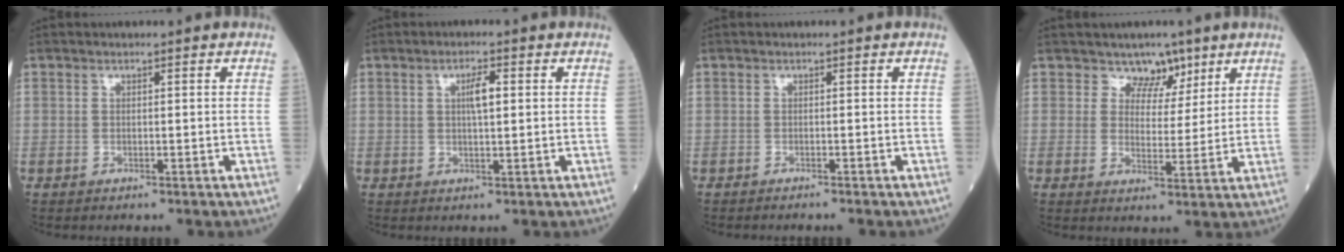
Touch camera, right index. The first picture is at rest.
{"total": 2.9, "force": [0.8, 0.4, 2.8], "torque": [-0.053, 0.004, 0.016]}
{"total": 1.6, "force": [-1.5, -0.2, 0.7], "torque": [-0.009, 0.002, -0.016]}
{"total": 4.5, "force": [3.3, 3.0, 0.5], "torque": [0.006, -0.004, 0.052]}